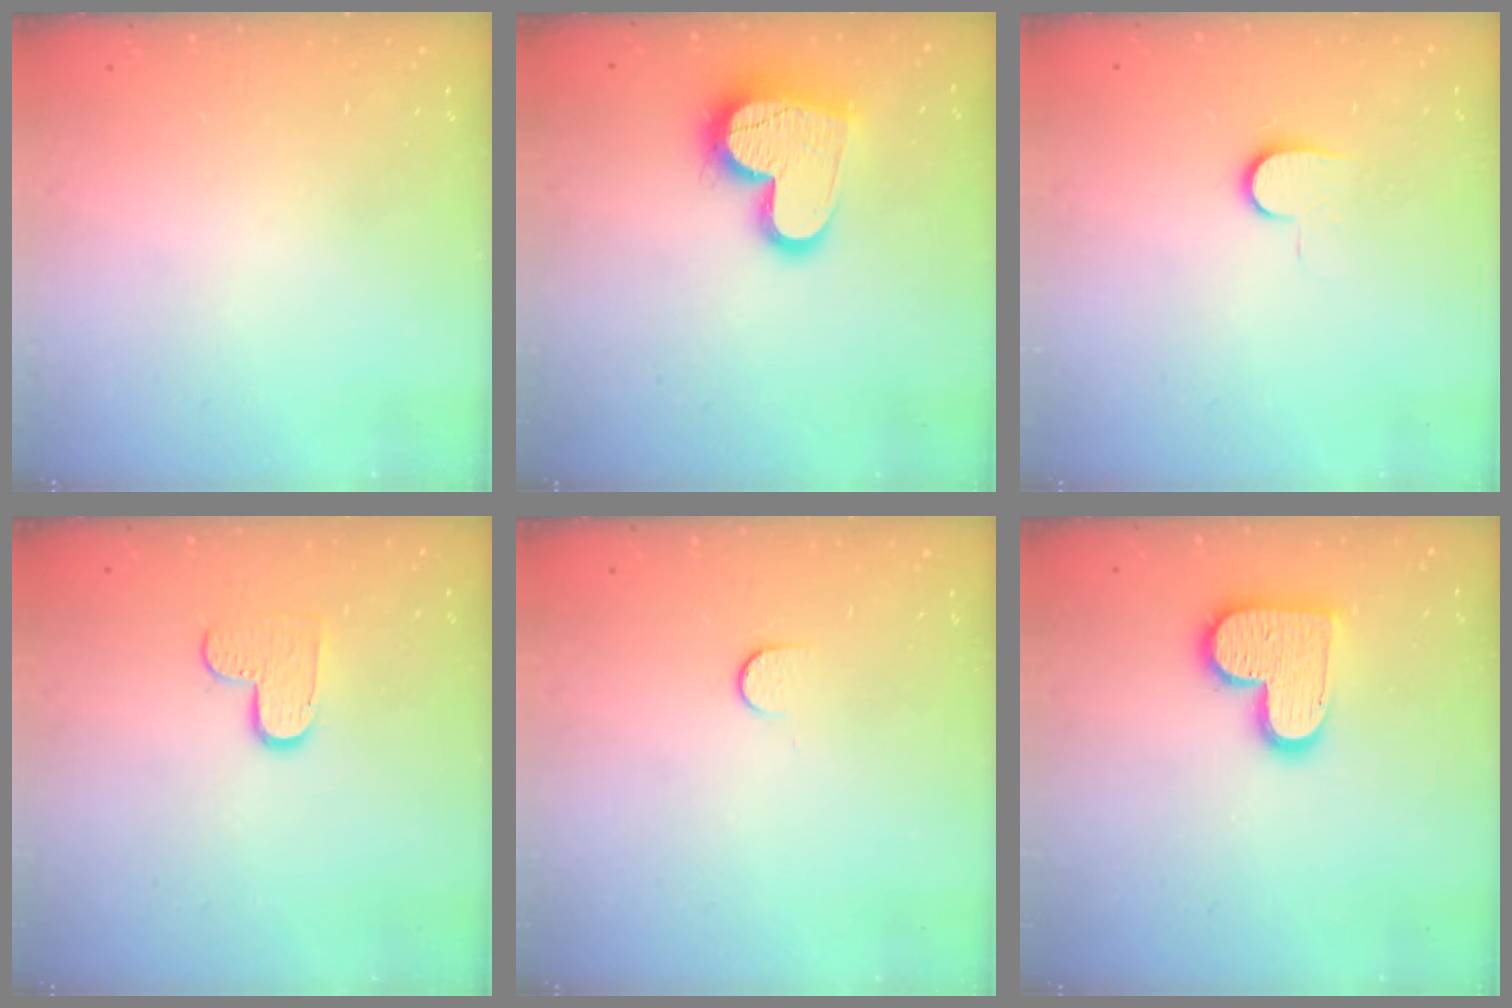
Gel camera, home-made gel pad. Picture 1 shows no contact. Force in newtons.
{"total": 16.5, "press": 16.5, "slide": 1.1}
{"total": 6.4, "press": 6.3, "slide": 0.7}
{"total": 7.4, "press": 7.4, "slide": 0.4}
{"total": 5.7, "press": 5.6, "slide": 0.6}
{"total": 14.2, "press": 14.2, "slide": 1.1}